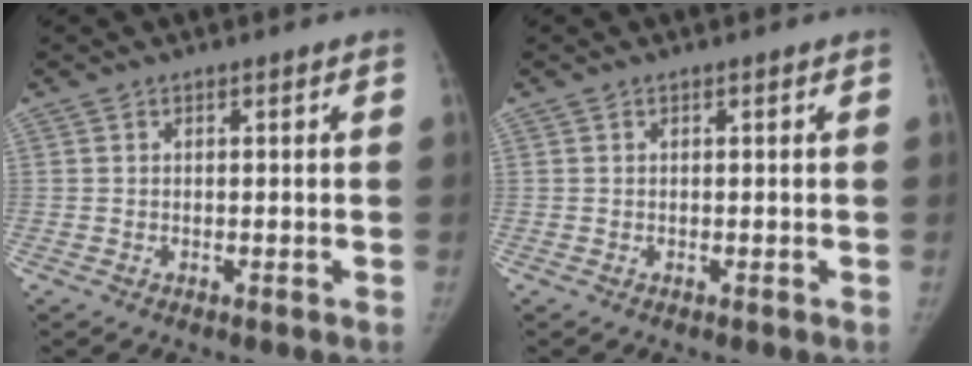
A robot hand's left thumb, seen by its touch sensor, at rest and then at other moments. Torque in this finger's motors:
{"motor_torque": [0.09, 0.01, 0.11, -0.13, 0.03]}